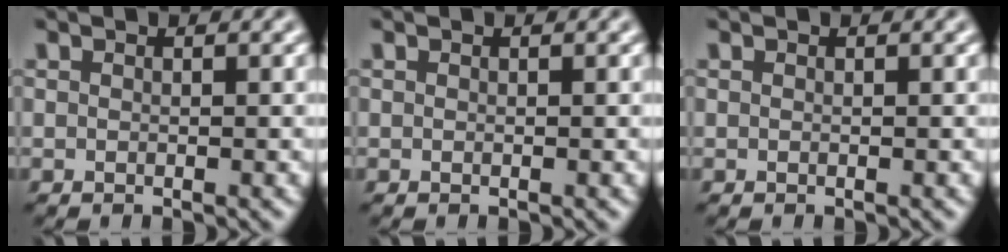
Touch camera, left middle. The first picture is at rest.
{"total": 0.0}
{"total": 0.0}